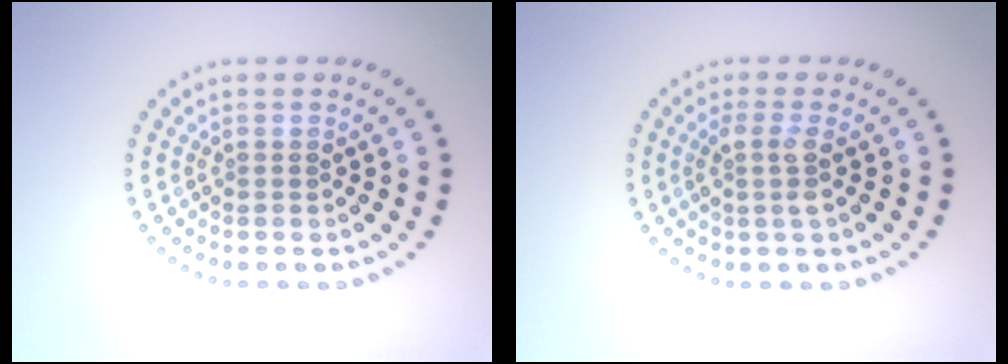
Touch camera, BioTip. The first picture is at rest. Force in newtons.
{"total": 1.9, "press": 1.5, "slide": 1.2}